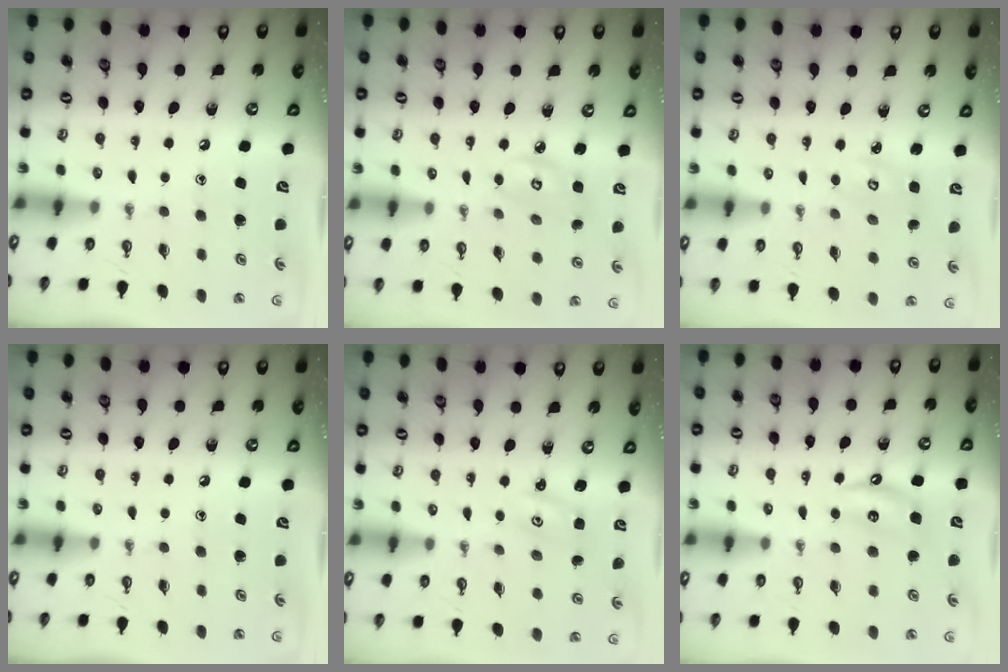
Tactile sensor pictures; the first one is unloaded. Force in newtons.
{"total": 4.8, "press": 4.7, "slide": 0.2}
{"total": 3.4, "press": 3.4, "slide": 0.4}
{"total": 0.0}
{"total": 1.8, "press": 1.8, "slide": 0.3}
{"total": 4.3, "press": 4.3, "slide": 0.3}